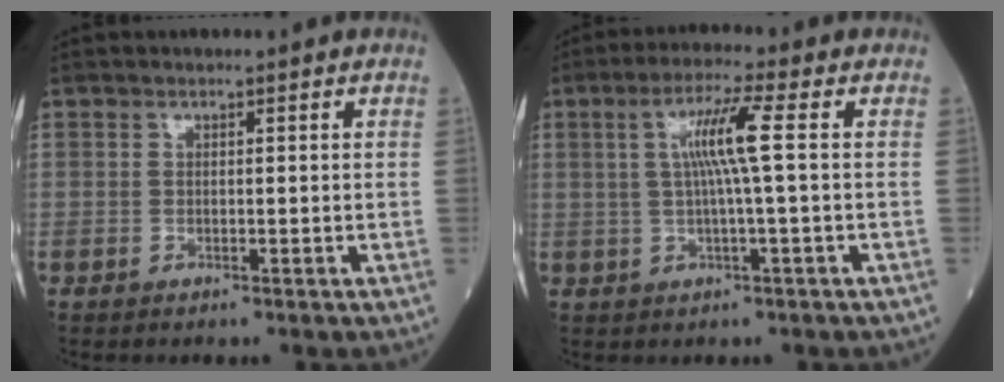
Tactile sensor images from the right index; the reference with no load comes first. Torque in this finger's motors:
{"motor_torque": [1.07, 0.32, 0.54, 0.16]}